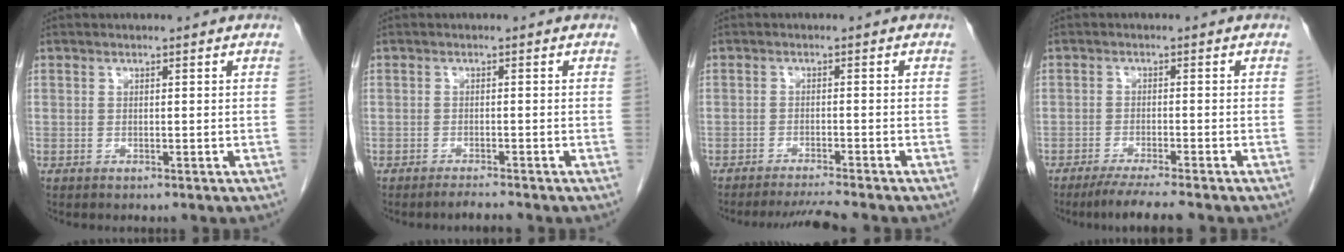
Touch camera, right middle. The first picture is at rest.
{"total": 1.6, "force": [-1.4, -0.4, 0.4], "torque": [-0.015, -0.009, -0.022]}
{"total": 4.1, "force": [-3.8, -1.2, 1.0], "torque": [-0.020, -0.017, -0.062]}
{"total": 5.7, "force": [-4.7, -0.4, 3.1], "torque": [-0.048, -0.017, -0.076]}